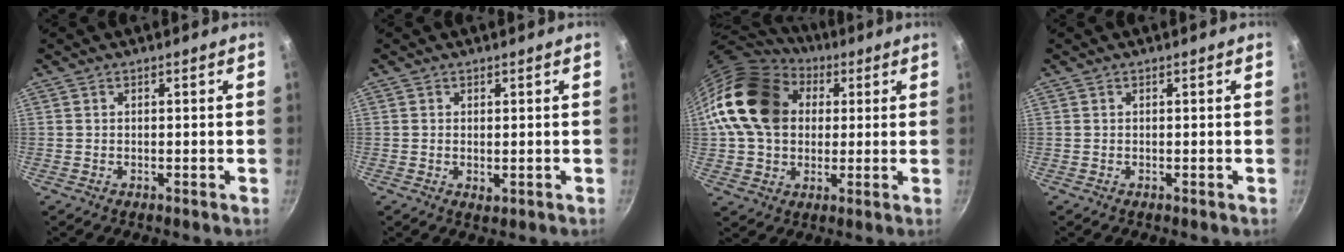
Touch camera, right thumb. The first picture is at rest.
{"total": 1.3, "force": [0.2, 0.7, 1.0], "torque": [-0.018, -0.004, 0.003]}
{"total": 20.4, "force": [4.4, 15.5, 12.4], "torque": [-0.205, 0.024, 0.070]}
{"total": 0.0}